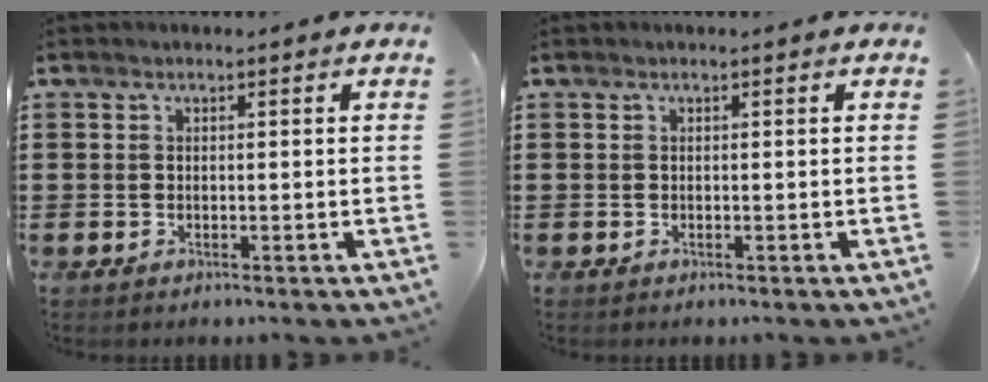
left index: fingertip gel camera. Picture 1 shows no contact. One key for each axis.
{"total": 0.0}